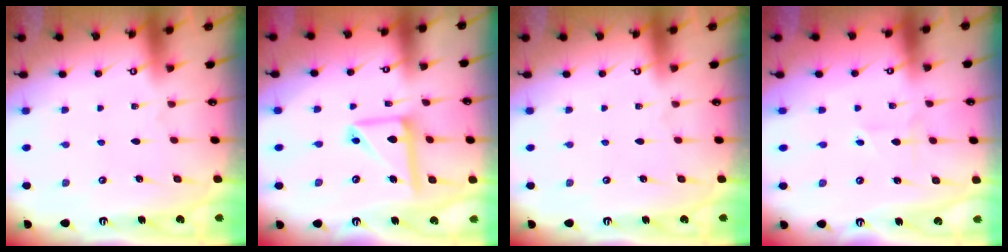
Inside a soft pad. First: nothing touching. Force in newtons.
{"total": 14.6, "press": 14.5, "slide": 1.5}
{"total": 0.0}
{"total": 1.2, "press": 1.2, "slide": 0.2}